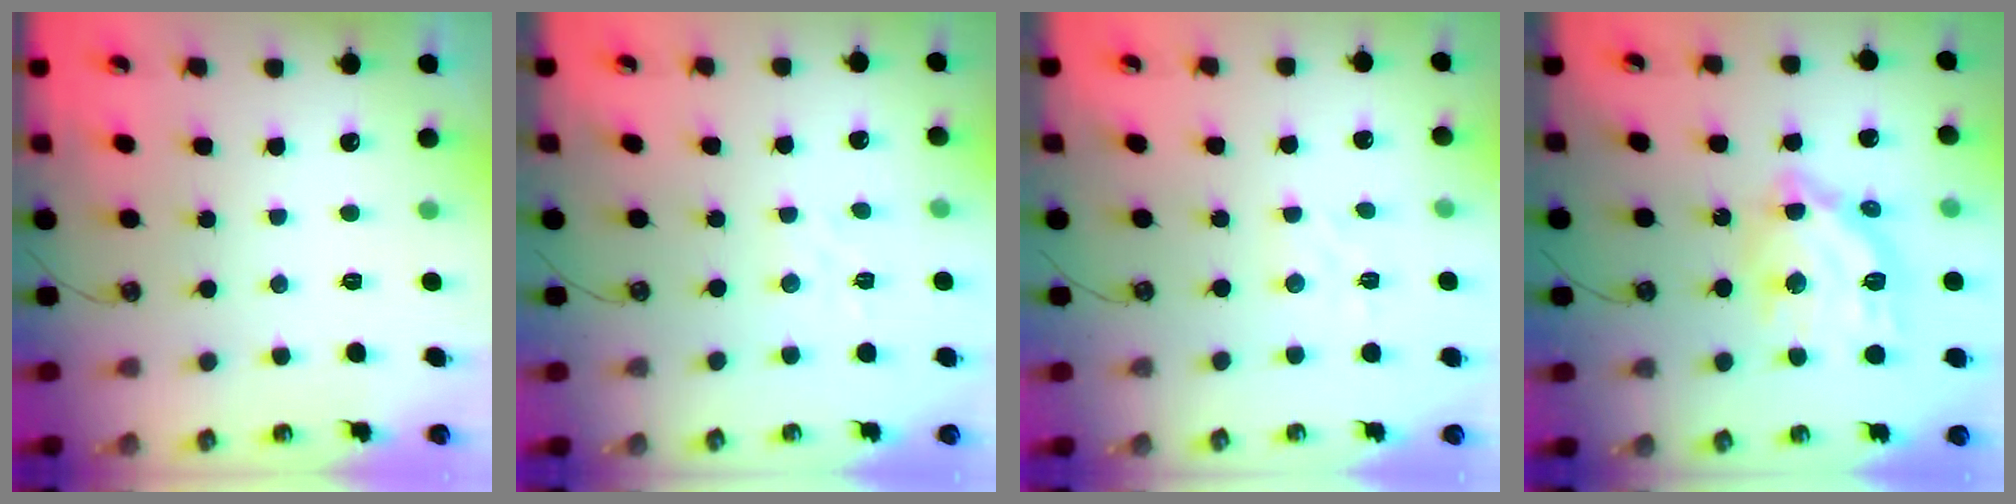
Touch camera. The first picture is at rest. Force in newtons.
{"total": 2.5, "press": 2.4, "slide": 0.5}
{"total": 3.0, "press": 3.0, "slide": 0.5}
{"total": 15.2, "press": 15.1, "slide": 1.5}